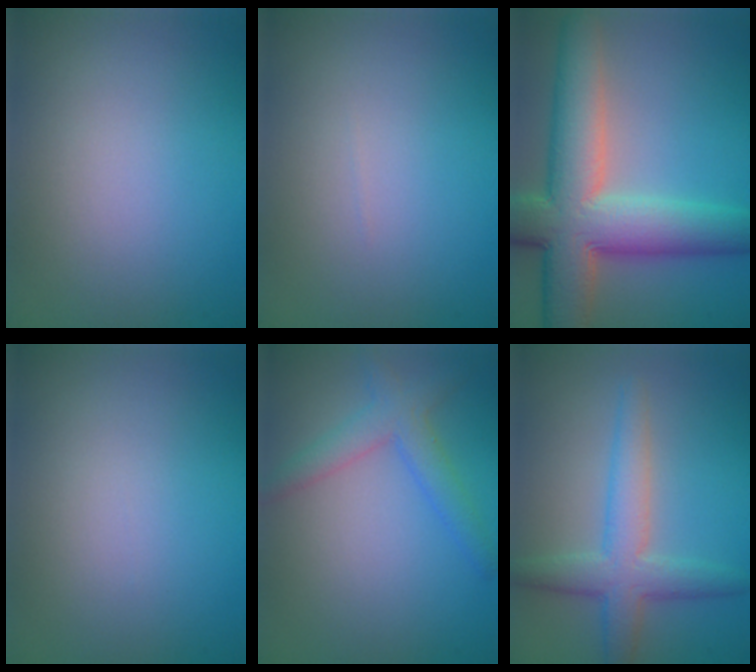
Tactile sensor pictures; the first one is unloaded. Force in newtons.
{"total": 0.0}
{"total": 11.1, "press": 11.0, "slide": 0.5}
{"total": 0.0}
{"total": 3.1, "press": 3.1, "slide": 0.1}
{"total": 4.4, "press": 4.4, "slide": 0.0}